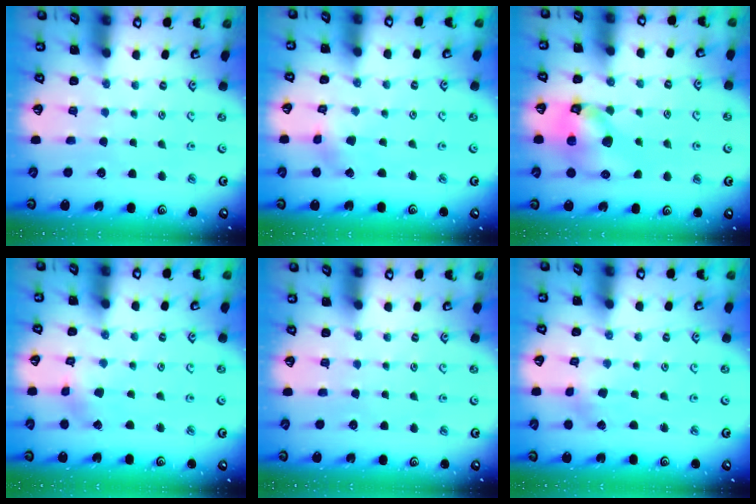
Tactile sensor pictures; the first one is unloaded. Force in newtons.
{"total": 1.6, "press": 1.6, "slide": 0.1}
{"total": 11.1, "press": 11.0, "slide": 1.8}
{"total": 1.6, "press": 1.6, "slide": 0.1}
{"total": 0.0}
{"total": 0.8, "press": 0.8, "slide": 0.2}